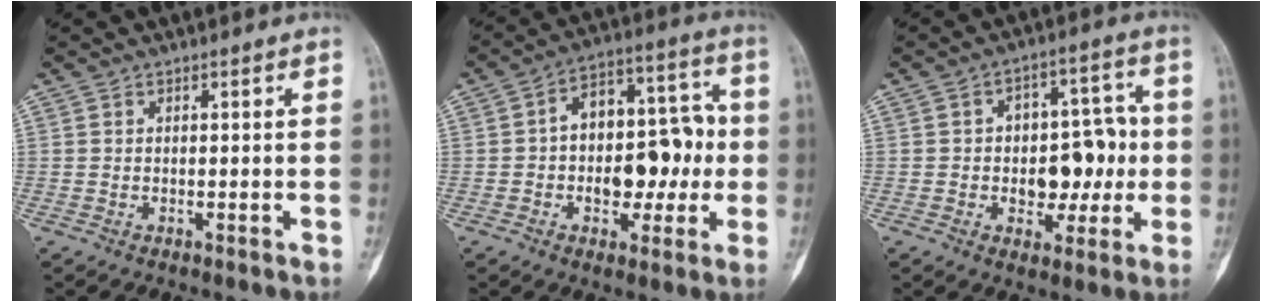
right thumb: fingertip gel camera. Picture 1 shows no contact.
{"total": 15.5, "force": [-1.6, 9.8, 11.9], "torque": [-0.128, 0.048, -0.025]}
{"total": 11.7, "force": [-1.1, 7.9, 8.5], "torque": [-0.066, 0.036, -0.012]}